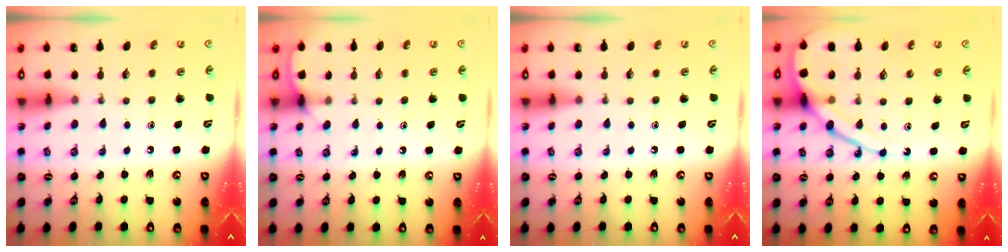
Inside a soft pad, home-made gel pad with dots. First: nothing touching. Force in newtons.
{"total": 5.6, "press": 5.5, "slide": 0.6}
{"total": 0.0}
{"total": 14.5, "press": 14.4, "slide": 1.5}